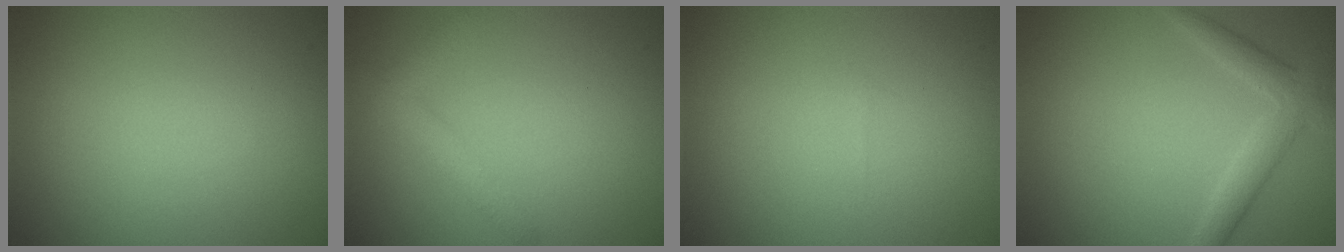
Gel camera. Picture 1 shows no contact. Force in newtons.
{"total": 2.2, "press": 2.2, "slide": 0.0}
{"total": 0.0}
{"total": 3.0, "press": 3.0, "slide": 0.3}